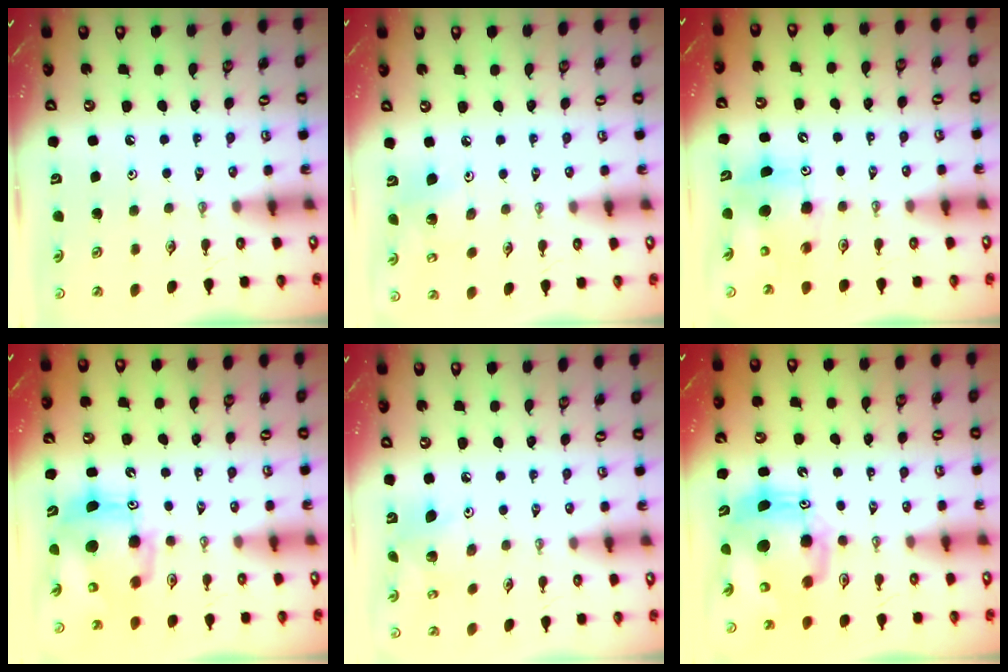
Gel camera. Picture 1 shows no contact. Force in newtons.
{"total": 6.4, "press": 6.3, "slide": 1.1}
{"total": 8.1, "press": 7.9, "slide": 1.6}
{"total": 10.8, "press": 10.8, "slide": 0.9}
{"total": 6.6, "press": 6.6, "slide": 0.3}
{"total": 12.6, "press": 12.5, "slide": 1.3}